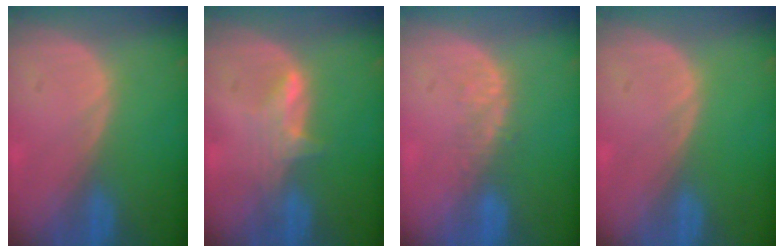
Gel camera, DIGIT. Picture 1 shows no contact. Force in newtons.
{"total": 2.9, "press": 2.9, "slide": 0.4}
{"total": 2.9, "press": 2.3, "slide": 1.8}
{"total": 0.0}